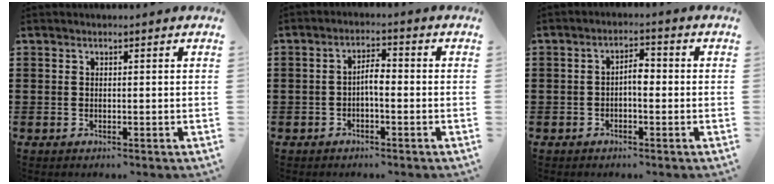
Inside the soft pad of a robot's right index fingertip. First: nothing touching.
{"total": 2.9, "force": [-0.9, 0.7, 2.6], "torque": [-0.049, 0.003, -0.019]}
{"total": 2.9, "force": [-0.6, 1.0, 2.7], "torque": [-0.050, 0.004, -0.013]}